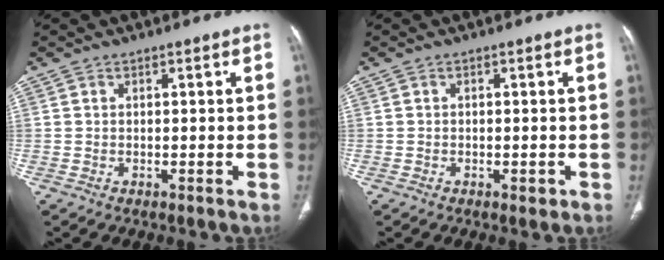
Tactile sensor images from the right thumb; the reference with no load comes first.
{"total": 1.3, "force": [-0.5, 0.8, 0.9], "torque": [-0.008, 0.000, -0.006]}